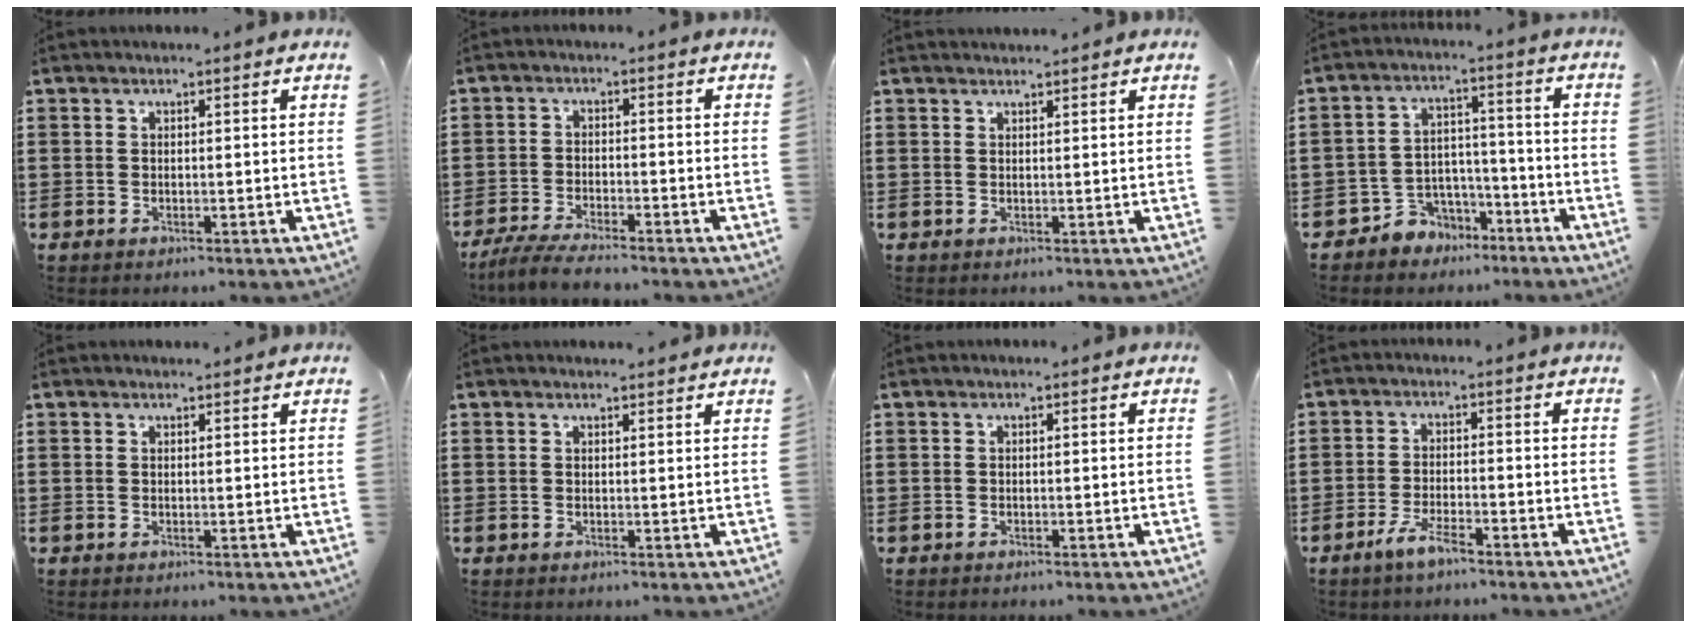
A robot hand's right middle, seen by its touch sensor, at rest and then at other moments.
{"total": 4.2, "force": [-3.8, 0.1, 1.7], "torque": [-0.050, -0.013, -0.080]}
{"total": 1.0, "force": [1.0, -0.2, 0.1], "torque": [-0.004, -0.003, 0.021]}
{"total": 5.2, "force": [-4.3, 2.9, 0.3], "torque": [-0.024, 0.009, -0.089]}
{"total": 0.5, "force": [0.5, 0.2, 0.0], "torque": [0.005, -0.003, 0.008]}
{"total": 0.8, "force": [0.8, 0.1, 0.2], "torque": [0.003, -0.002, 0.013]}
{"total": 0.0}
{"total": 3.9, "force": [-2.8, 0.6, 2.7], "torque": [-0.057, -0.001, -0.055]}